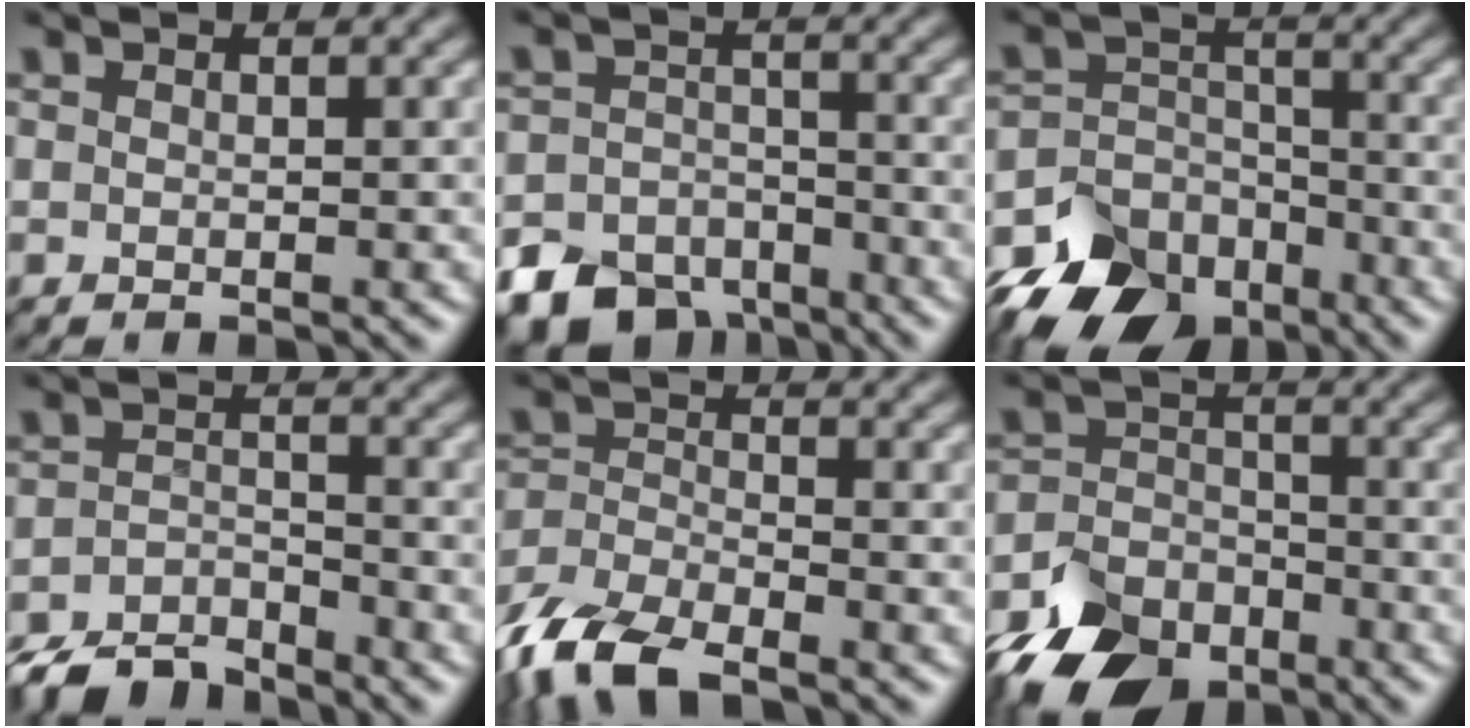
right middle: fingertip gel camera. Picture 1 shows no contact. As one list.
[{"total": 10.1, "force": [-7.8, 6.1, 1.9], "torque": [-0.039, -0.030, -0.135]}, {"total": 9.9, "force": [-7.8, 5.6, 2.6], "torque": [-0.039, -0.009, -0.135]}, {"total": 4.8, "force": [-4.5, 1.3, 1.1], "torque": [-0.018, -0.001, -0.090]}, {"total": 8.3, "force": [-6.3, 2.8, 4.5], "torque": [-0.098, -0.006, -0.135]}, {"total": 9.3, "force": [-7.2, 5.0, 3.2], "torque": [-0.062, -0.016, -0.128]}]